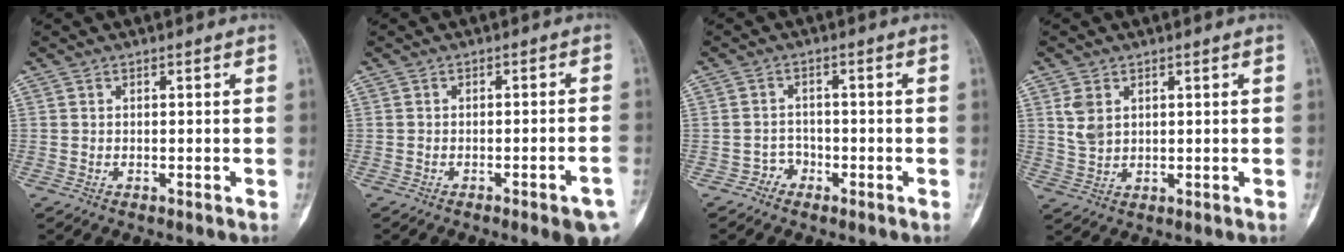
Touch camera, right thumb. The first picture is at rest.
{"total": 6.8, "force": [-3.6, 1.0, 5.7], "torque": [-0.065, 0.015, -0.041]}
{"total": 2.3, "force": [-1.5, 1.8, -0.1], "torque": [0.013, 0.012, -0.034]}
{"total": 4.1, "force": [1.5, 2.9, 2.5], "torque": [-0.041, -0.003, 0.038]}